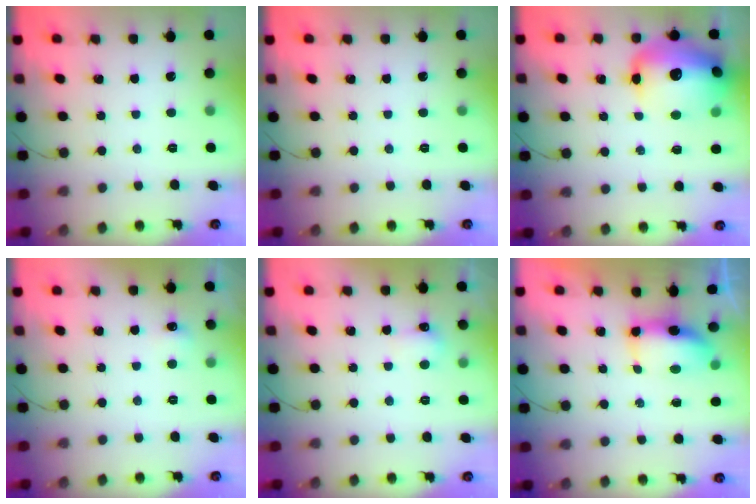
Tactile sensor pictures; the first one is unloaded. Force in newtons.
{"total": 0.0}
{"total": 22.1, "press": 20.7, "slide": 7.7}
{"total": 12.4, "press": 4.3, "slide": 11.6}
{"total": 3.9, "press": 3.8, "slide": 0.9}
{"total": 6.8, "press": 6.8, "slide": 0.6}